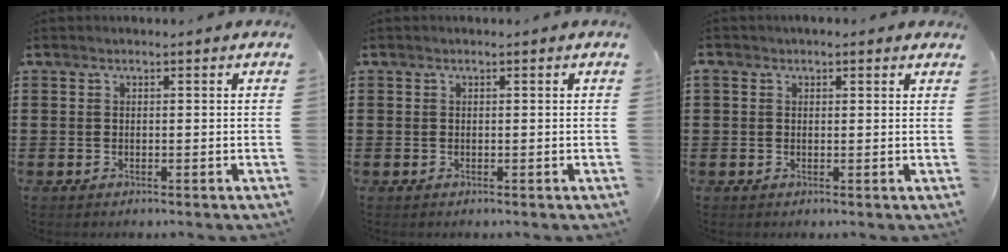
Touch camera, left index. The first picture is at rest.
{"total": 0.0}
{"total": 1.4, "force": [0.8, 0.9, 0.7], "torque": [-0.019, 0.006, 0.015]}